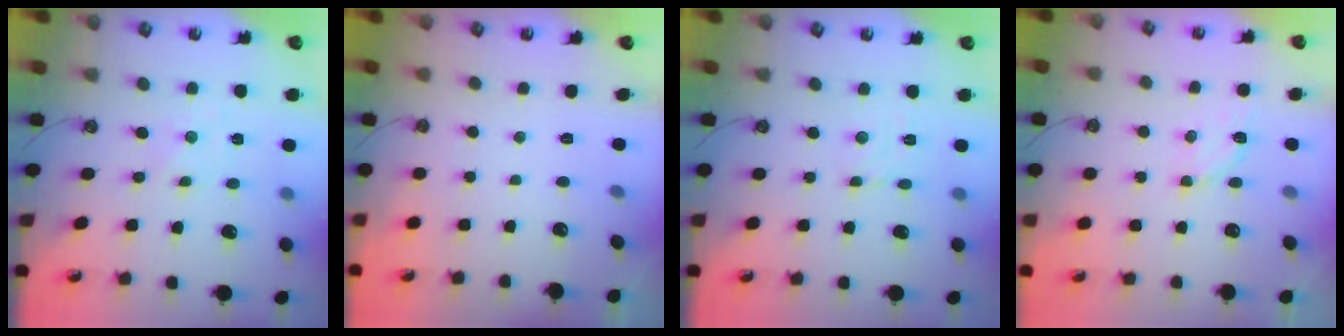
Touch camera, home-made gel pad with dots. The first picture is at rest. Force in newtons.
{"total": 0.0}
{"total": 2.8, "press": 2.8, "slide": 0.4}
{"total": 5.3, "press": 5.2, "slide": 0.4}